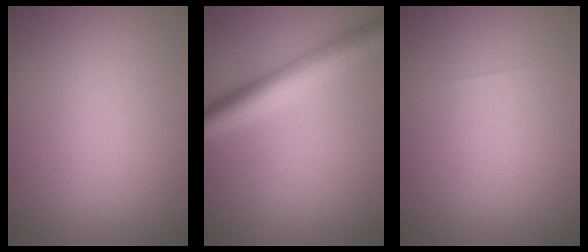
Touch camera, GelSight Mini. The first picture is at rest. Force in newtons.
{"total": 4.7, "press": 4.7, "slide": 0.1}
{"total": 0.0}